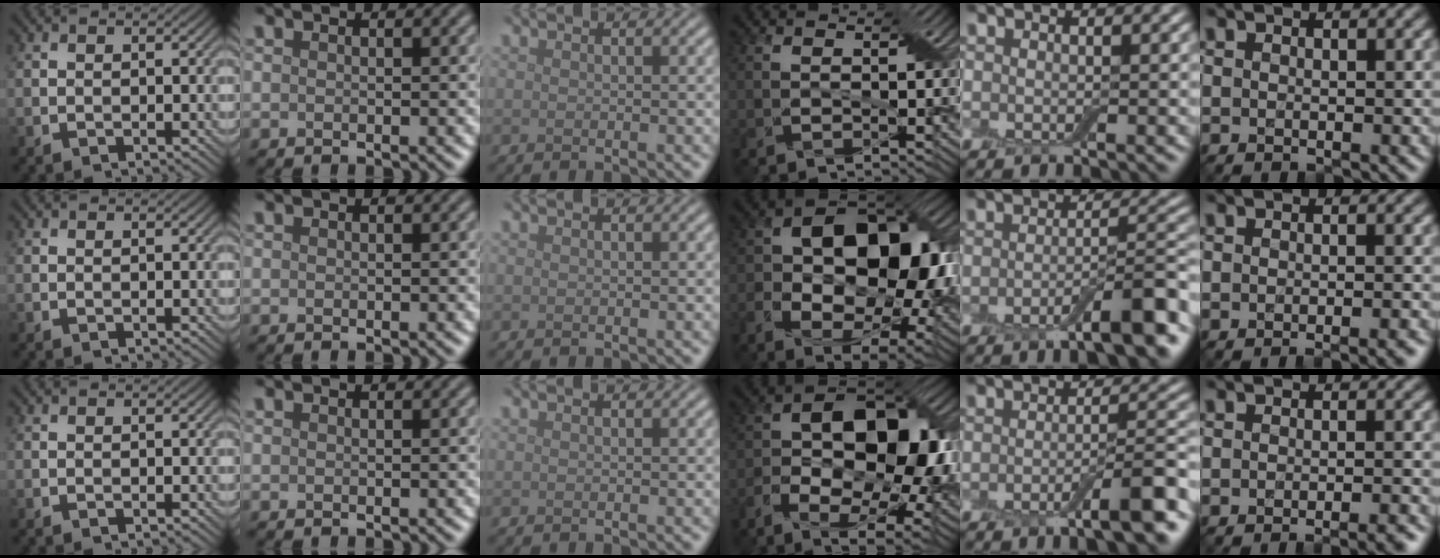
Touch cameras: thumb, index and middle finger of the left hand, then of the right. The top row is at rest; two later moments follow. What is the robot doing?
{"motion": "insert", "object": "backpack"}